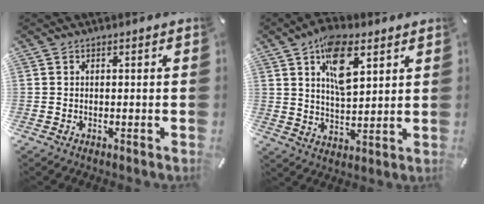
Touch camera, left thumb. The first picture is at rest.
{"total": 12.5, "force": [6.1, 6.5, 8.8], "torque": [-0.133, -0.018, 0.107]}